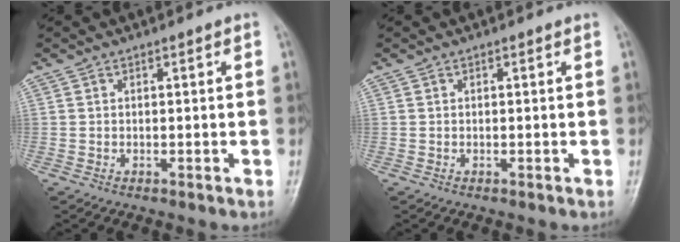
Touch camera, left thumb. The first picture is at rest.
{"total": 0.0}